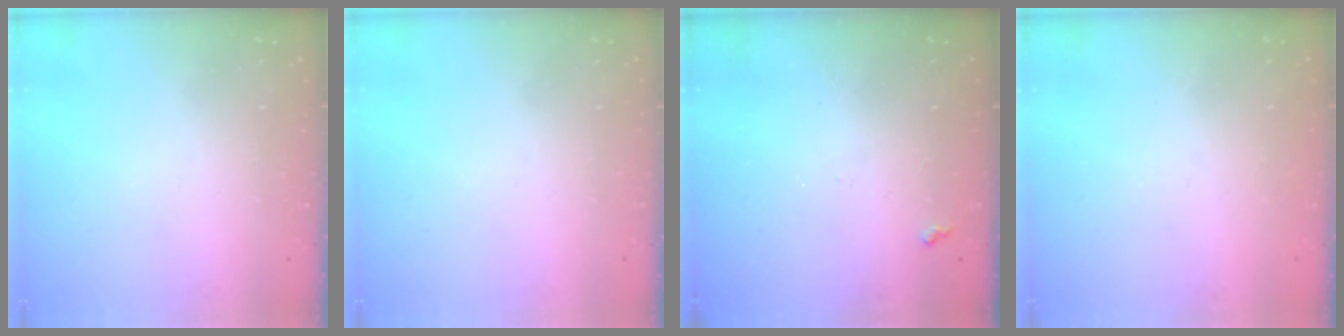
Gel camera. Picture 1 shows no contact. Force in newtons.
{"total": 0.0}
{"total": 5.0, "press": 4.9, "slide": 0.8}
{"total": 1.0, "press": 1.0, "slide": 0.1}